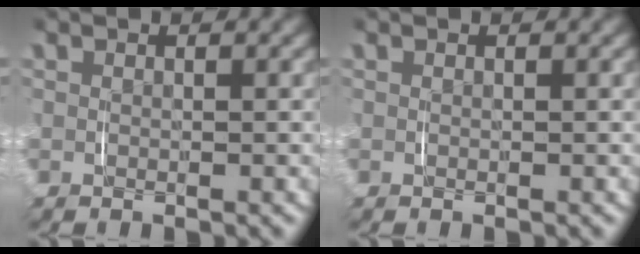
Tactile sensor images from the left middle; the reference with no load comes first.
{"total": 0.0}